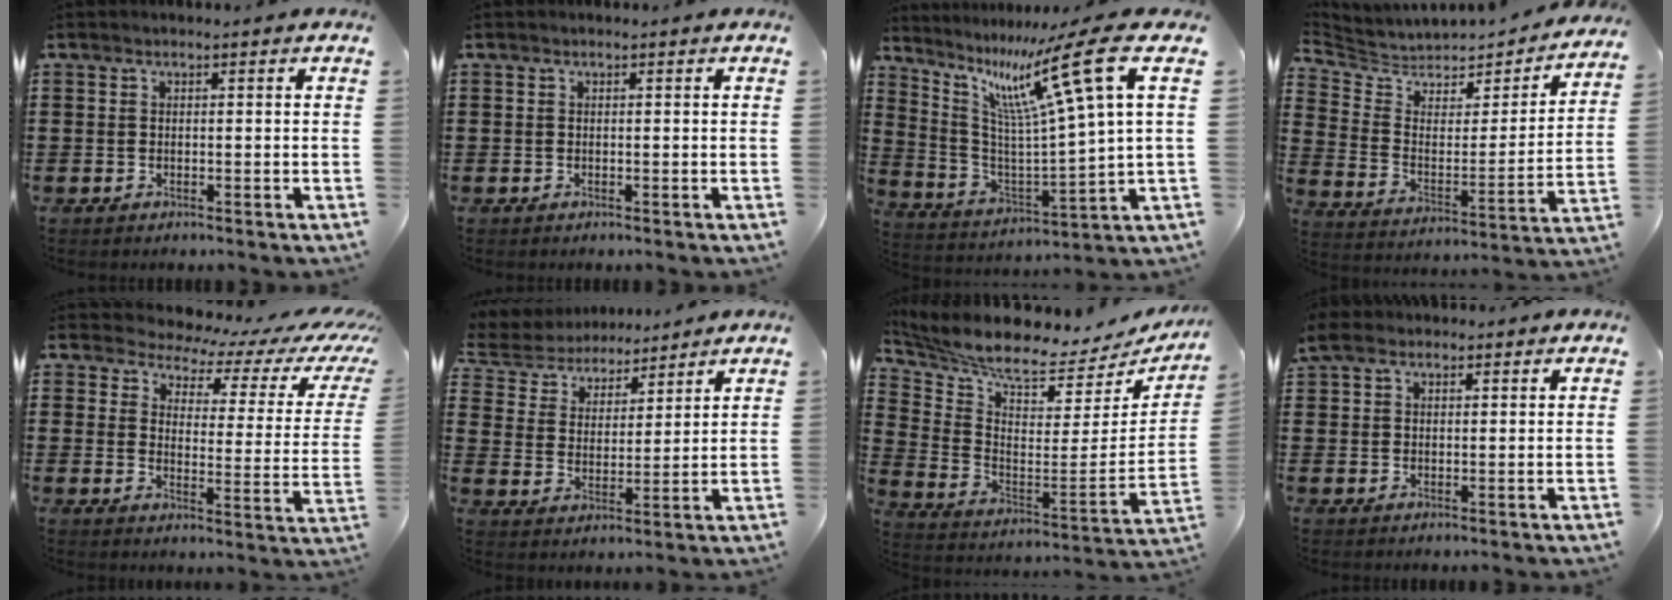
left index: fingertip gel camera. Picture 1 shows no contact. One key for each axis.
{"total": 0.0}
{"total": 14.2, "fx": 7.0, "fy": 0.3, "fz": 12.3, "tx": -0.248, "ty": -0.029, "tz": 0.098}
{"total": 4.3, "fx": 3.6, "fy": 2.2, "fz": 0.8, "tx": -0.045, "ty": -0.030, "tz": 0.058}
{"total": 3.8, "fx": 3.3, "fy": 1.4, "fz": 1.1, "tx": -0.032, "ty": -0.036, "tz": 0.047}
{"total": 5.3, "fx": 5.1, "fy": 1.5, "fz": 0.6, "tx": -0.043, "ty": -0.030, "tz": 0.086}
{"total": 6.6, "fx": 5.5, "fy": 1.1, "fz": 3.4, "tx": -0.089, "ty": -0.060, "tz": 0.086}
{"total": 4.1, "fx": 3.1, "fy": 2.3, "fz": 1.5, "tx": -0.034, "ty": 0.005, "tz": 0.058}